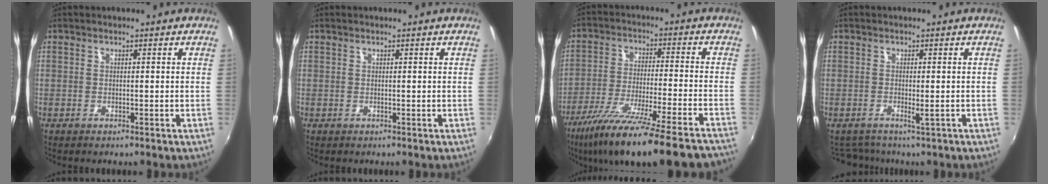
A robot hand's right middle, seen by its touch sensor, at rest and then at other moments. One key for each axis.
{"total": 0.0}
{"total": 24.0, "fx": -19.7, "fy": 0.9, "fz": 13.8, "tx": -0.243, "ty": -0.079, "tz": -0.304}
{"total": 2.6, "fx": -2.0, "fy": 1.0, "fz": 1.4, "tx": -0.028, "ty": -0.001, "tz": -0.029}